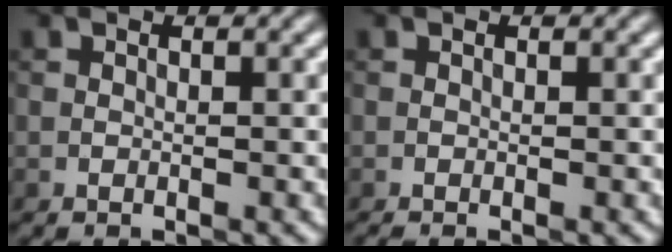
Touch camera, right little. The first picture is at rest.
{"total": 0.6, "force": [-0.6, 0.0, 0.0], "torque": [-0.003, -0.005, -0.016]}